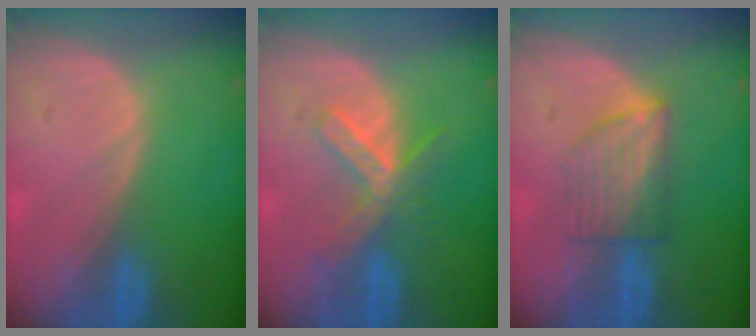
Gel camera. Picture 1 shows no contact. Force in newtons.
{"total": 5.3, "press": 5.3, "slide": 0.8}
{"total": 6.0, "press": 5.6, "slide": 2.2}